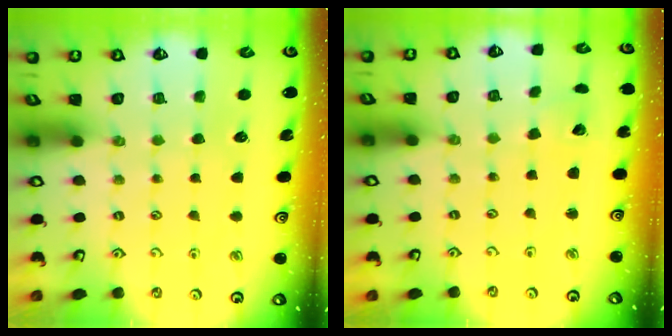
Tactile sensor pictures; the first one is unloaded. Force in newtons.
{"total": 2.5, "press": 2.5, "slide": 0.3}